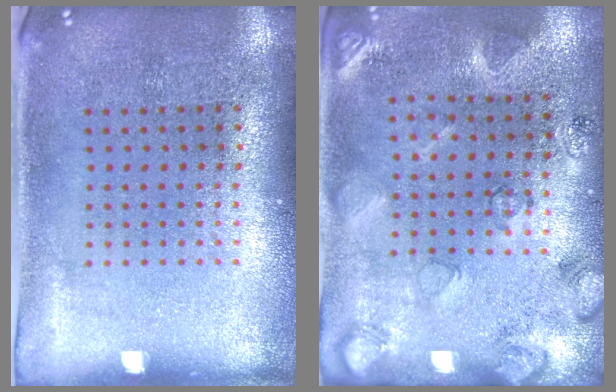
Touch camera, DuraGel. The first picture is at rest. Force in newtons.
{"total": 2.1, "press": 1.9, "slide": 1.0}